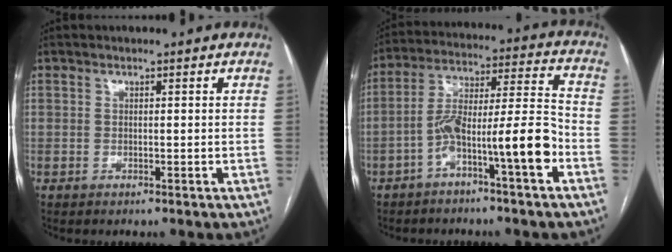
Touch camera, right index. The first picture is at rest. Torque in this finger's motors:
{"motor_torque": [1.13, -0.56, 0.37, 0.13]}